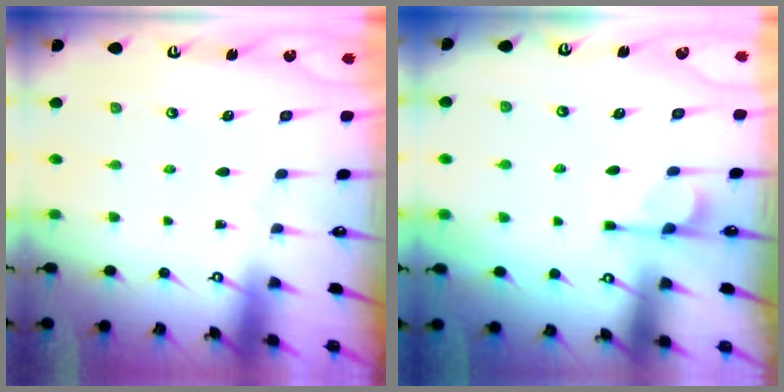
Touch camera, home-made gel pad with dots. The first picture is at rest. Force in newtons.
{"total": 1.2, "press": 0.3, "slide": 1.1}